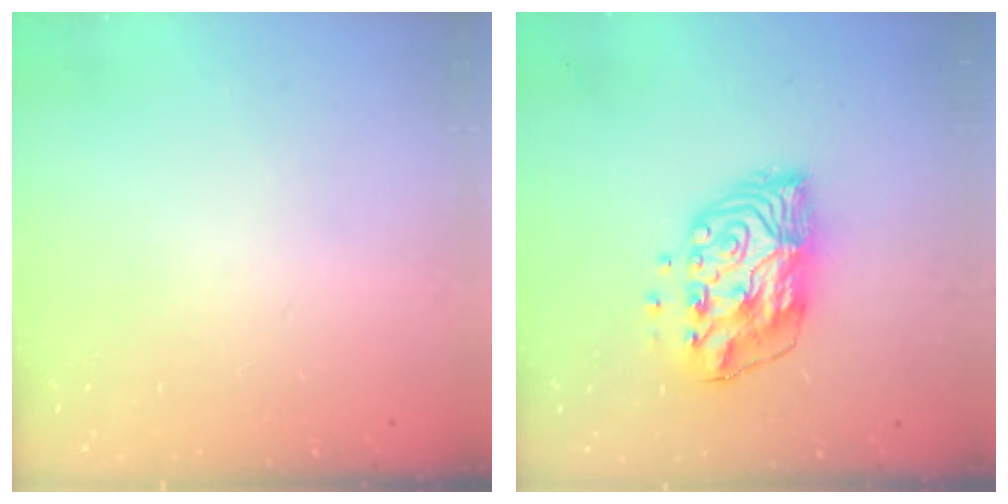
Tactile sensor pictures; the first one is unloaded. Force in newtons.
{"total": 13.2, "press": 13.2, "slide": 1.1}